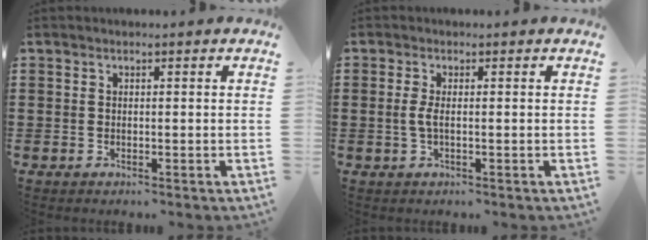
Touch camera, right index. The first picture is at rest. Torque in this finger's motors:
{"motor_torque": [0.25, 0.27, 0.22, 0.08]}